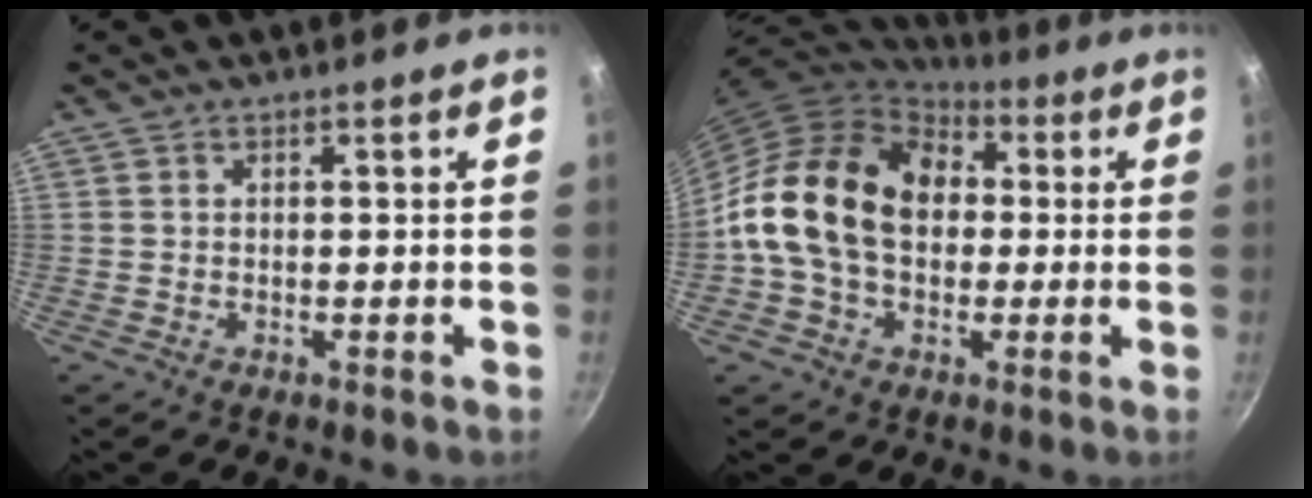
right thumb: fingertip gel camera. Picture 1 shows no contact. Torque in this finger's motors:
{"motor_torque": [2.30, 2.47, 1.42, -1.35, 0.24]}